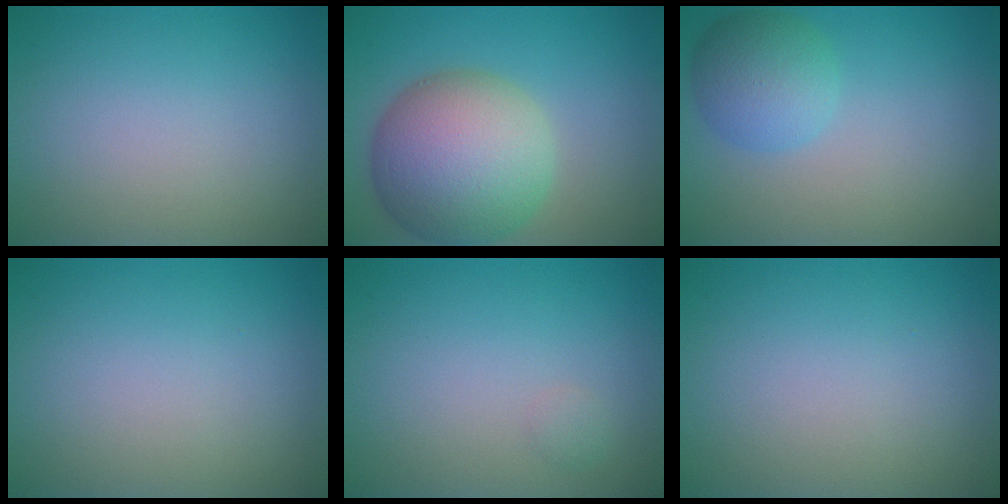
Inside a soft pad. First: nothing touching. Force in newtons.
{"total": 10.4, "press": 10.4, "slide": 0.5}
{"total": 4.2, "press": 4.2, "slide": 0.1}
{"total": 0.0}
{"total": 0.6, "press": 0.6, "slide": 0.0}
{"total": 0.0}